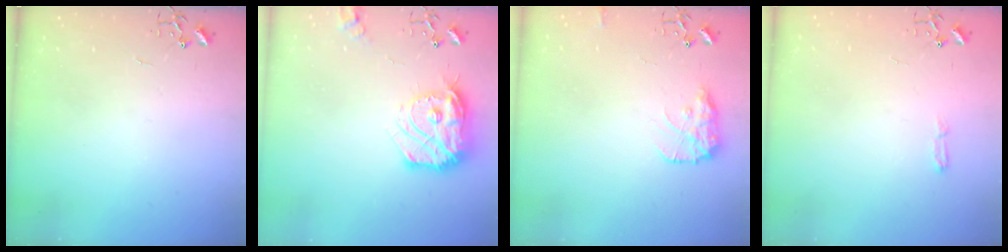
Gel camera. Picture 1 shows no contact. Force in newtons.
{"total": 18.7, "press": 18.6, "slide": 1.8}
{"total": 10.8, "press": 10.8, "slide": 0.4}
{"total": 3.8, "press": 3.8, "slide": 0.5}